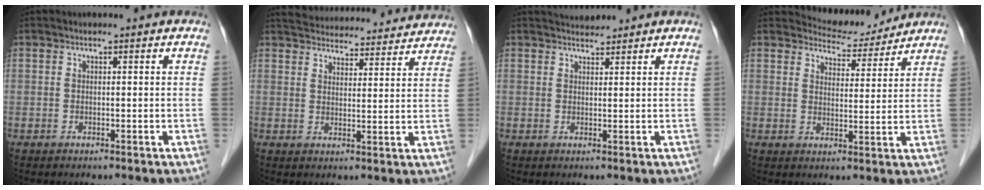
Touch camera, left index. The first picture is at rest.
{"total": 22.3, "force": [21.2, 4.2, 5.7], "torque": [-0.092, 0.013, 0.271]}
{"total": 2.6, "force": [2.6, 0.4, 0.2], "torque": [-0.007, 0.014, 0.045]}
{"total": 6.2, "force": [6.1, 1.0, -0.3], "torque": [-0.001, -0.002, 0.085]}